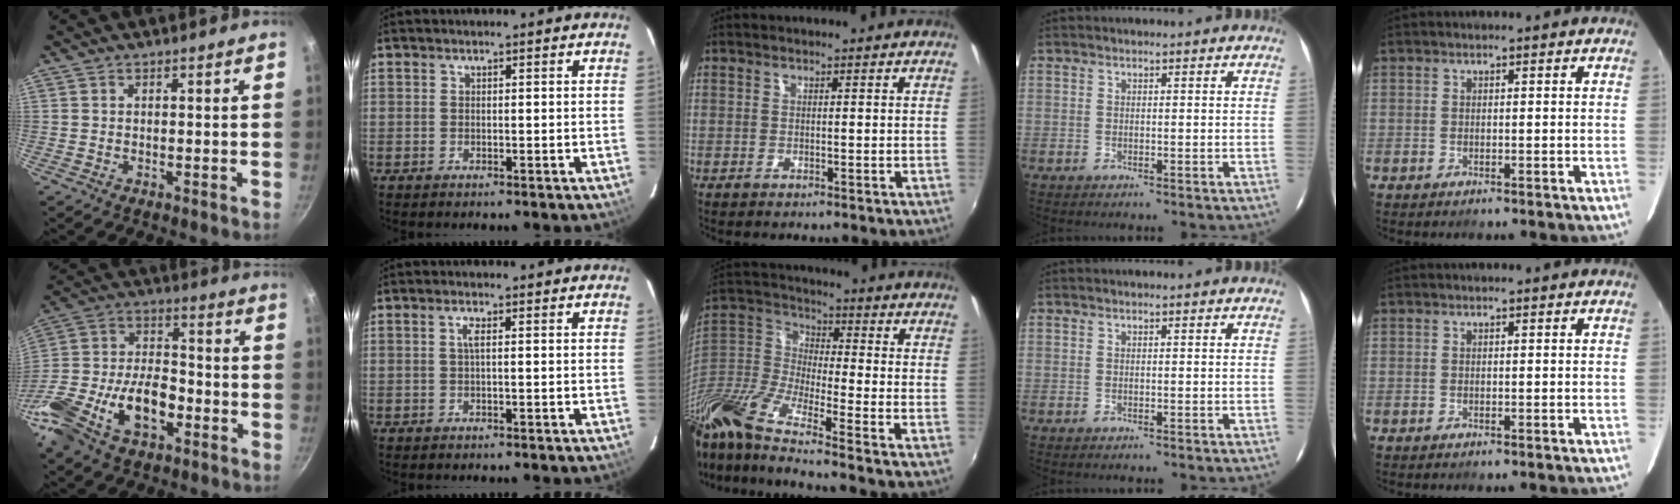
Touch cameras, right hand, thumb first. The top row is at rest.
{"thumb": {"total": 19.5, "force": [-7.9, 10.8, 14.2], "torque": [-0.260, 0.033, -0.157]}, "index": {"total": 1.2, "force": [0.3, 0.0, 1.2], "torque": [-0.022, 0.004, 0.004]}, "middle": {"total": 20.2, "force": [-14.5, 3.4, 13.7], "torque": [-0.272, -0.048, -0.296]}}